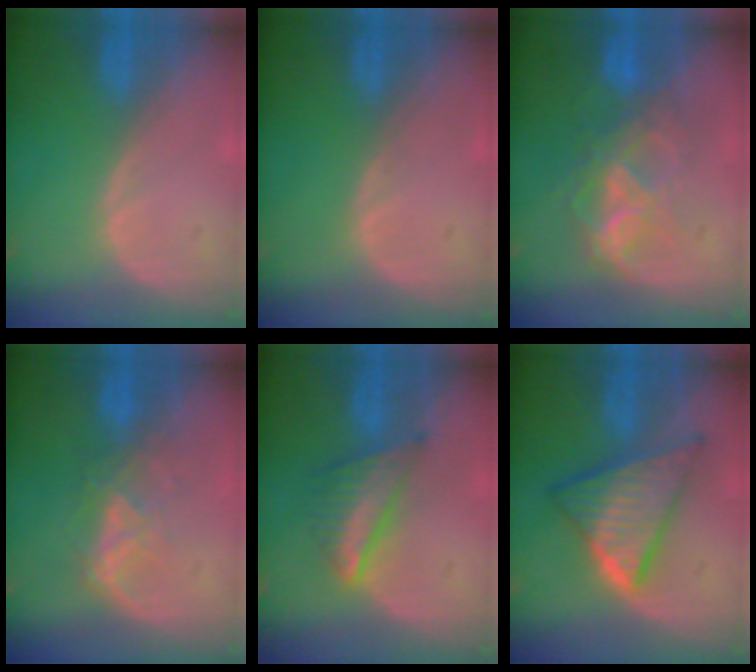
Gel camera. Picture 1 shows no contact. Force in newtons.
{"total": 0.0}
{"total": 6.8, "press": 6.6, "slide": 1.5}
{"total": 4.1, "press": 4.1, "slide": 0.6}
{"total": 6.3, "press": 5.8, "slide": 2.6}
{"total": 9.0, "press": 9.0, "slide": 0.7}